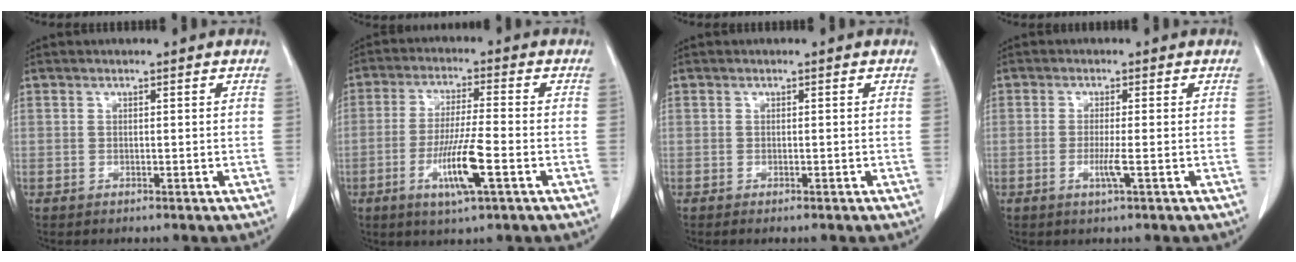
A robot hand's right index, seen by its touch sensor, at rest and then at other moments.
{"total": 8.9, "force": [-3.4, 0.1, 8.2], "torque": [-0.160, -0.013, -0.062]}
{"total": 1.1, "force": [-0.9, 0.1, 0.7], "torque": [-0.009, -0.003, -0.010]}
{"total": 2.6, "force": [-0.8, -0.3, 2.4], "torque": [-0.050, -0.005, -0.016]}